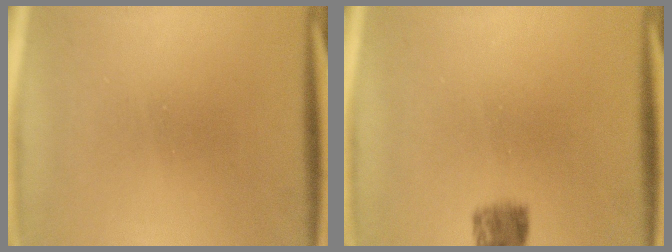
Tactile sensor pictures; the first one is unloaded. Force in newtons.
{"total": 3.7}